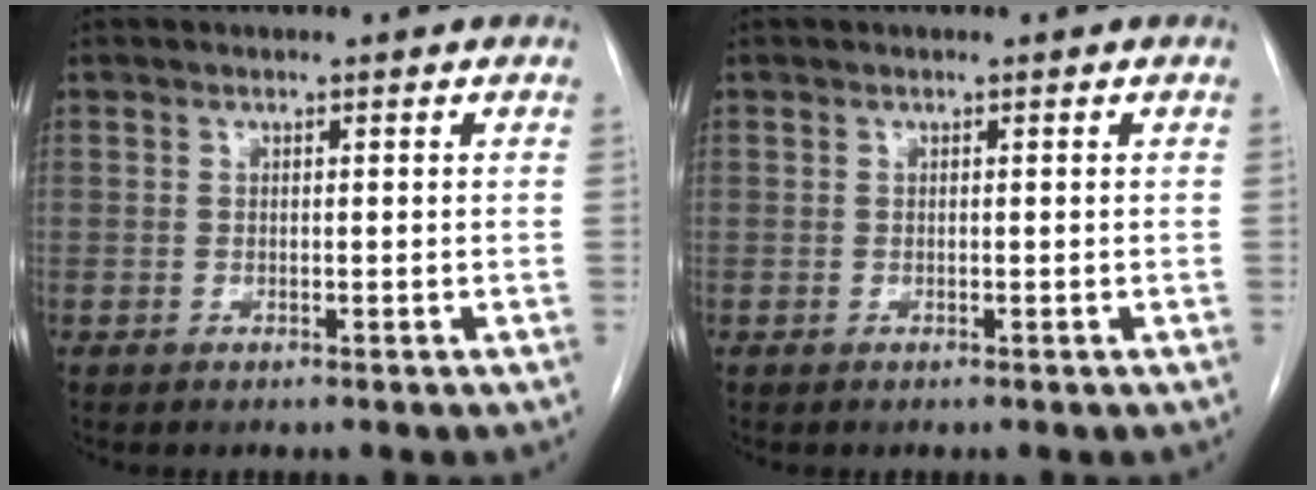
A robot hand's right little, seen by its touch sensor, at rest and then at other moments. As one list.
[{"total": 0.0}]